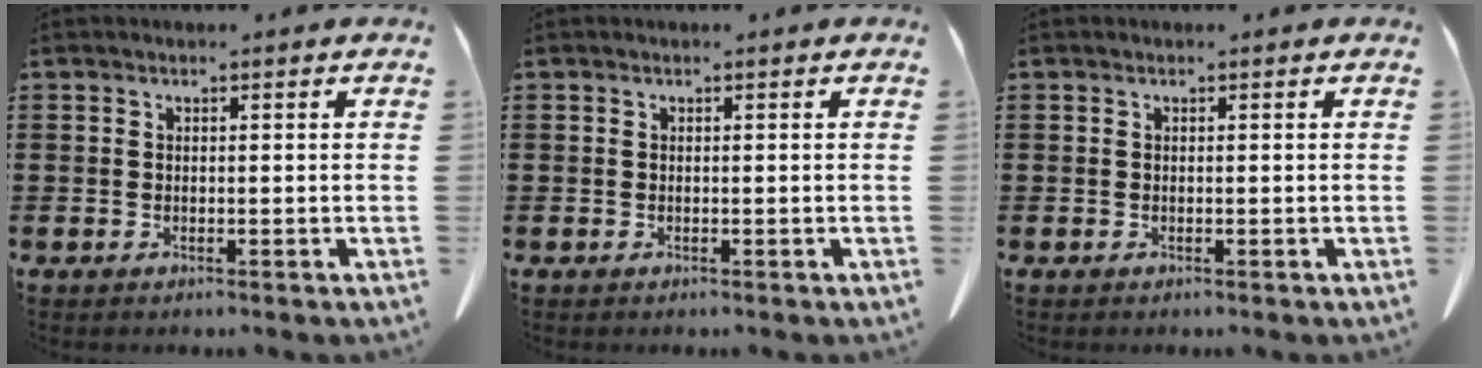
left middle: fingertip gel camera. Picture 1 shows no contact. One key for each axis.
{"total": 0.0}
{"total": 0.0}